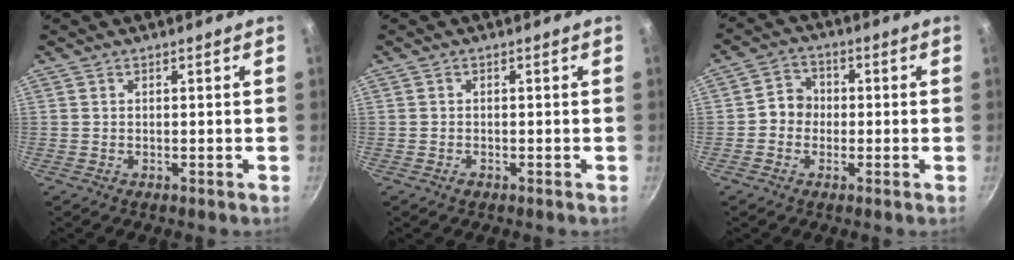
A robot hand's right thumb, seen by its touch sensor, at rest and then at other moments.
{"total": 0.9, "force": [-0.6, 0.5, 0.3], "torque": [-0.006, 0.001, -0.012]}
{"total": 5.0, "force": [-0.6, 4.5, 2.0], "torque": [-0.002, 0.015, -0.023]}